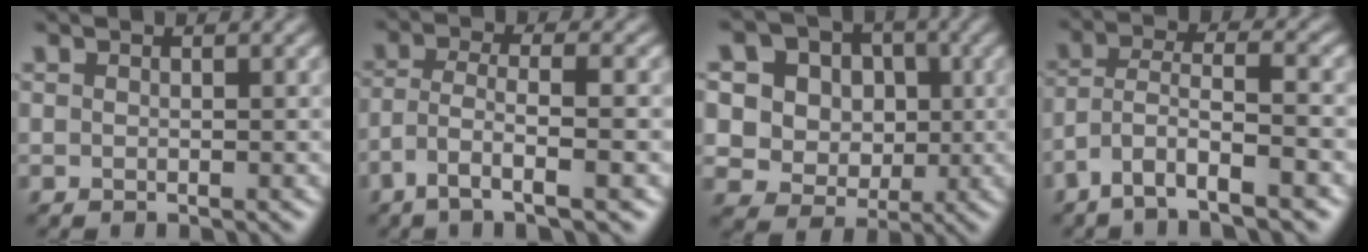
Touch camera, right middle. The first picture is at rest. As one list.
[{"total": 4.6, "force": [-2.3, 1.1, 3.9], "torque": [-0.077, 0.003, -0.045]}, {"total": 10.0, "force": [3.6, 8.3, 4.3], "torque": [-0.099, 0.019, 0.054]}, {"total": 6.2, "force": [-3.5, 1.7, 4.8], "torque": [-0.094, 0.004, -0.070]}]